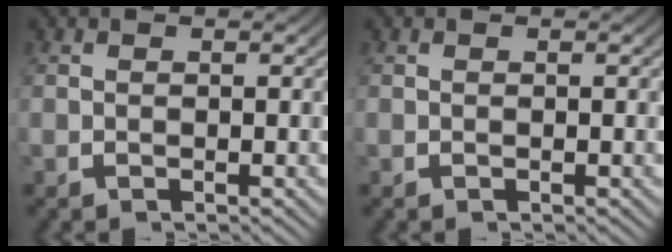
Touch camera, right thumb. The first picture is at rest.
{"total": 0.0}